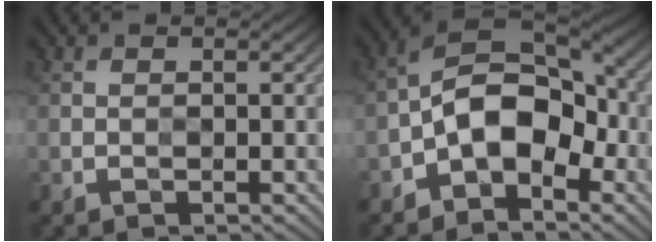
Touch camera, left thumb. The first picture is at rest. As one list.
[{"total": 10.3, "force": [-3.4, 6.1, 7.5], "torque": [-0.123, 0.007, -0.081]}]